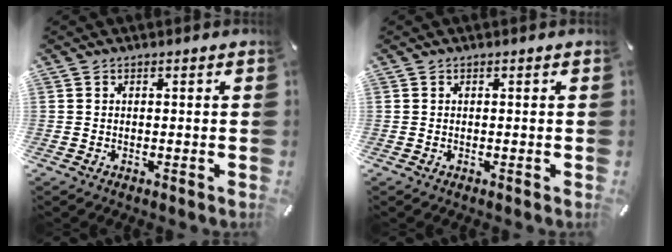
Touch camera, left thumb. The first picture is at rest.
{"total": 0.0}